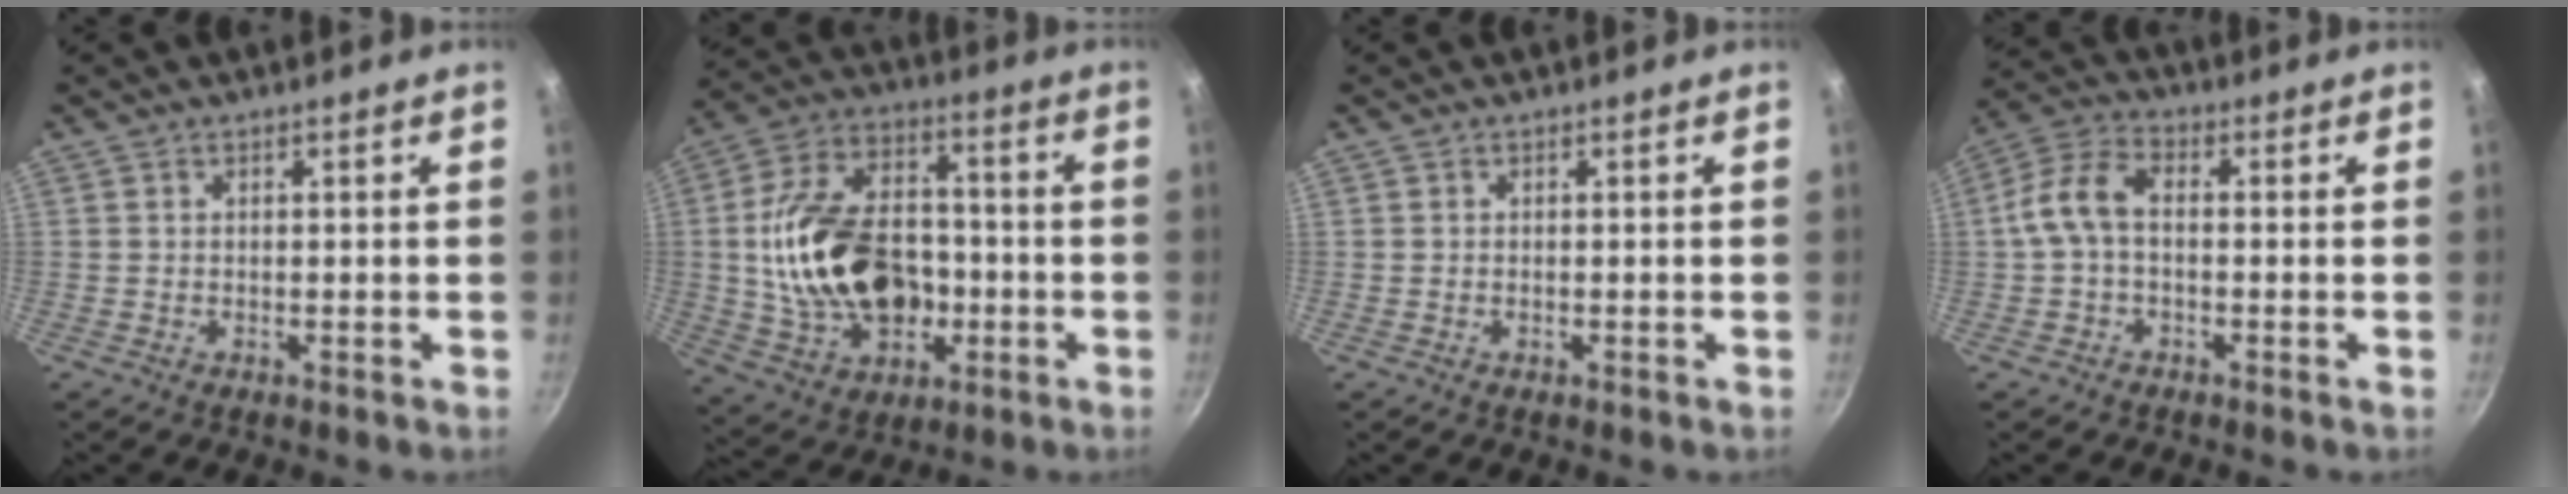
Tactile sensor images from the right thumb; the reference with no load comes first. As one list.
[{"total": 21.5, "force": [-2.1, 14.4, 15.9], "torque": [-0.271, 0.022, -0.026]}, {"total": 0.0}, {"total": 7.7, "force": [-0.3, 4.5, 6.1], "torque": [-0.127, 0.027, -0.015]}]